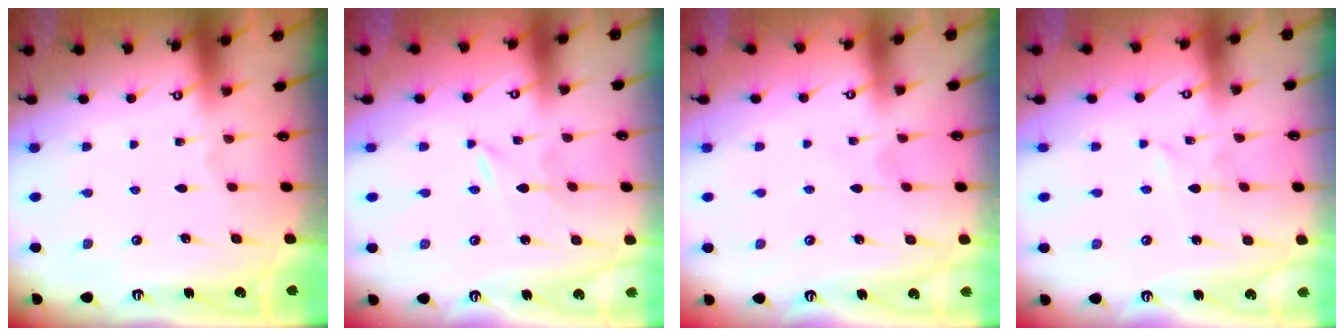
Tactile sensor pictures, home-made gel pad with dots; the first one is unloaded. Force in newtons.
{"total": 0.0}
{"total": 2.6, "press": 2.6, "slide": 0.2}
{"total": 2.4, "press": 2.4, "slide": 0.4}